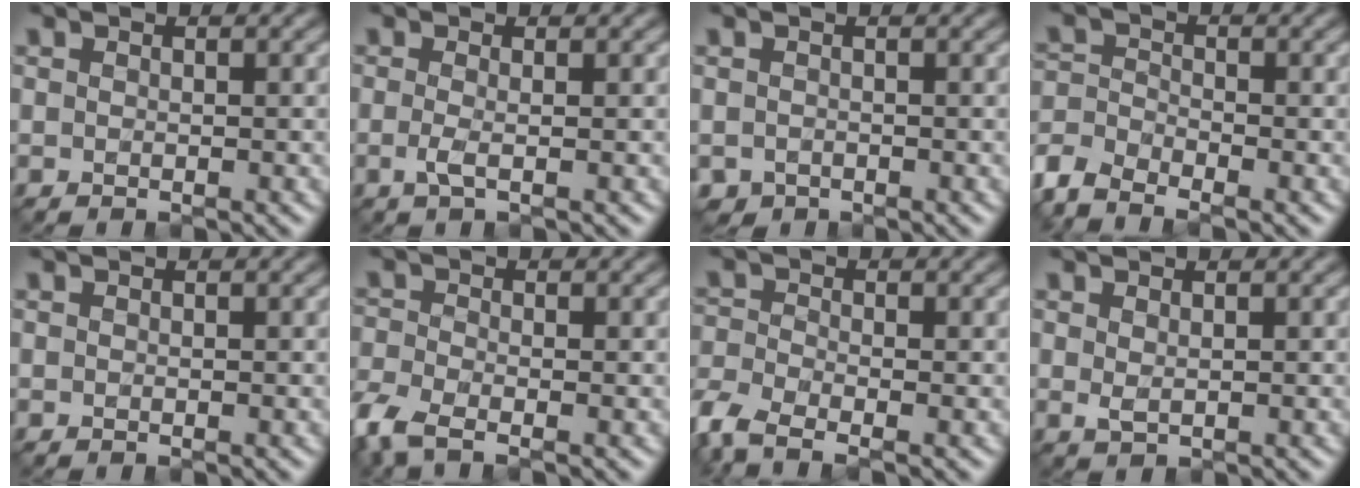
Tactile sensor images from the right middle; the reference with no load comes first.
{"total": 1.5, "force": [-0.3, 0.4, 1.4], "torque": [-0.030, -0.005, -0.008]}
{"total": 0.9, "force": [-0.7, 0.6, 0.0], "torque": [0.003, -0.007, -0.014]}
{"total": 4.4, "force": [-3.5, 1.6, 2.1], "torque": [-0.046, -0.006, -0.085]}
{"total": 0.0}
{"total": 4.0, "force": [-2.7, 1.5, 2.6], "torque": [-0.068, -0.013, -0.072]}
{"total": 4.7, "force": [-3.2, 1.9, 2.8], "torque": [-0.069, -0.011, -0.081]}
{"total": 0.9, "force": [0.3, 0.4, 0.8], "torque": [-0.018, -0.003, 0.009]}